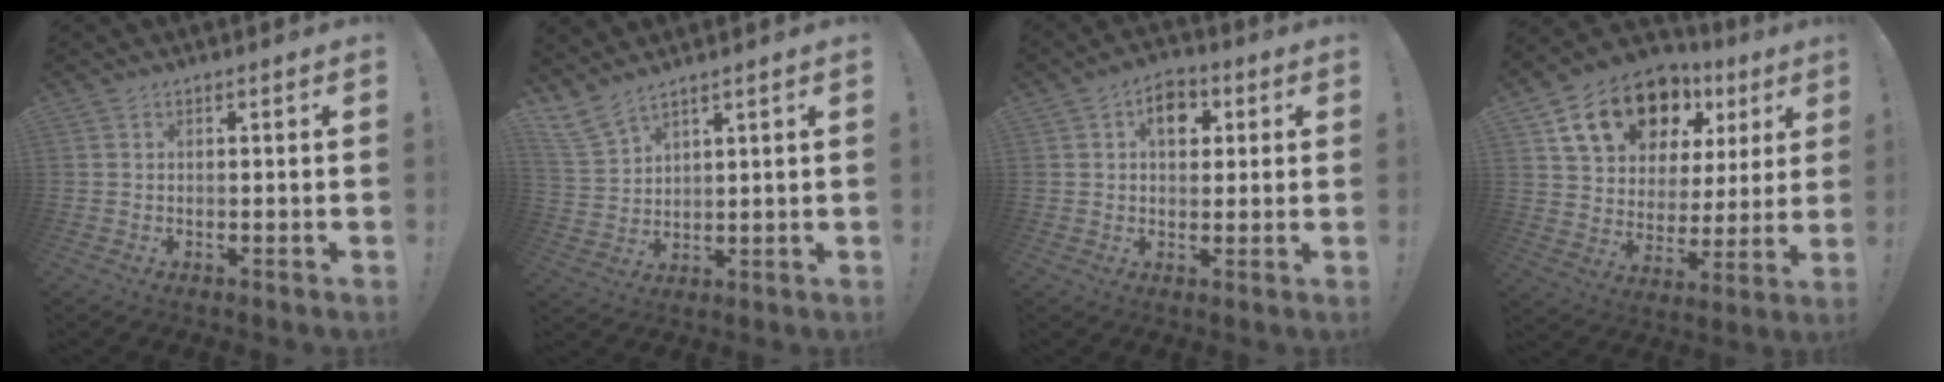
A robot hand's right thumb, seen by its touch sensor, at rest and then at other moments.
{"total": 7.5, "force": [6.4, 2.8, 2.7], "torque": [-0.066, -0.033, 0.128]}
{"total": 7.3, "force": [2.0, 5.4, 4.5], "torque": [-0.052, 0.003, 0.031]}
{"total": 18.3, "force": [10.7, 11.8, 8.9], "torque": [-0.137, -0.052, 0.206]}